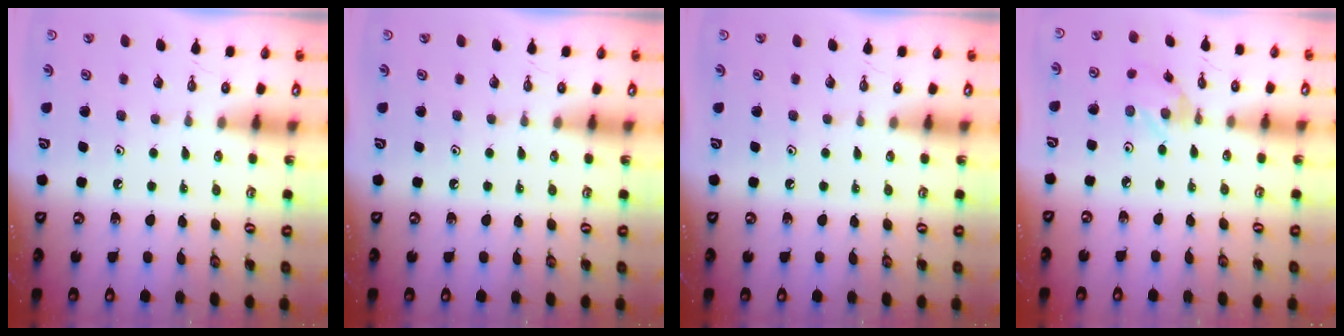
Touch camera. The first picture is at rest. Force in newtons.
{"total": 0.0}
{"total": 0.0}
{"total": 1.3, "press": 1.3, "slide": 0.1}